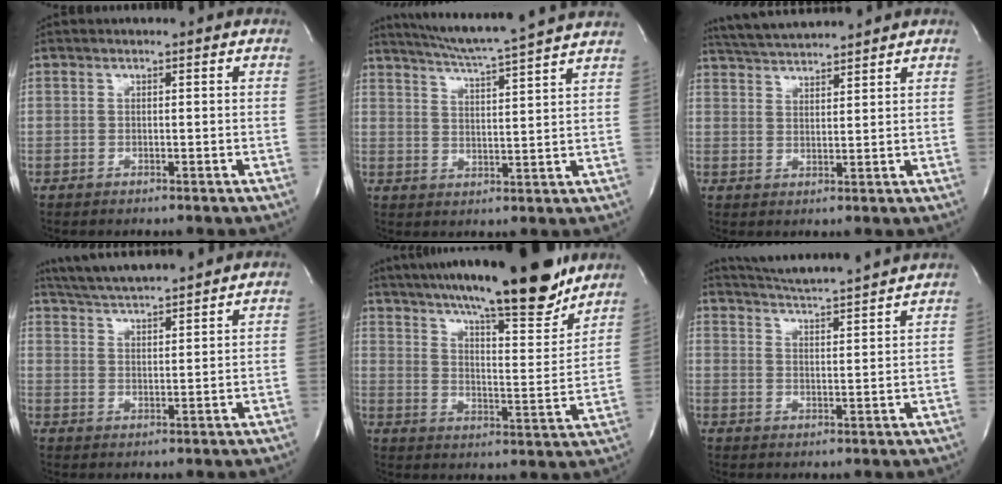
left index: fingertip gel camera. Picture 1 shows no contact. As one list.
[{"total": 15.1, "force": [13.5, -1.5, 6.5], "torque": [-0.118, -0.015, 0.182]}, {"total": 7.6, "force": [7.3, -0.3, 2.2], "torque": [-0.051, 0.020, 0.127]}, {"total": 11.5, "force": [10.5, 0.3, 4.5], "torque": [-0.087, 0.021, 0.166]}, {"total": 20.8, "force": [17.3, 2.7, 11.3], "torque": [-0.178, -0.010, 0.248]}, {"total": 13.8, "force": [13.0, -0.5, 4.7], "torque": [-0.091, -0.007, 0.179]}]